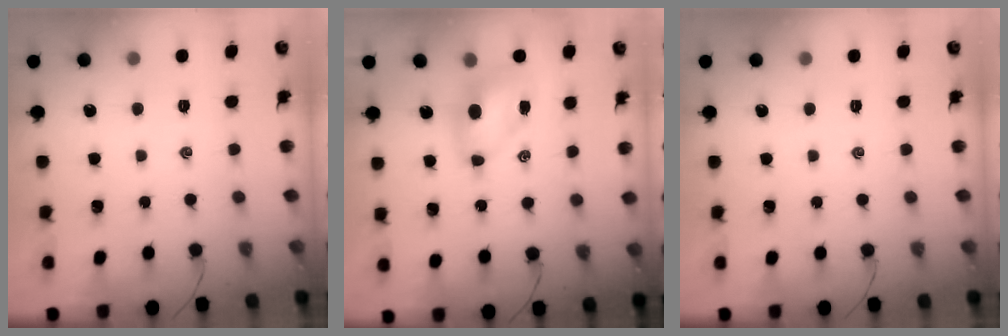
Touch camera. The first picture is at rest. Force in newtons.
{"total": 7.2, "press": 7.1, "slide": 1.2}
{"total": 0.0}